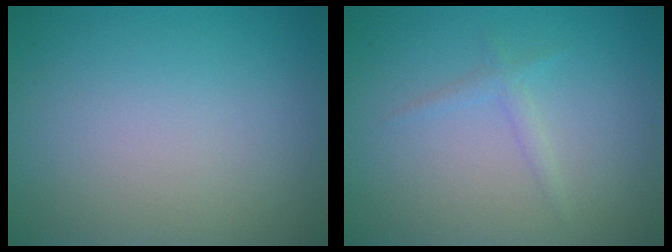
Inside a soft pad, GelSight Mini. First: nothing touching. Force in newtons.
{"total": 1.1, "press": 1.1, "slide": 0.1}